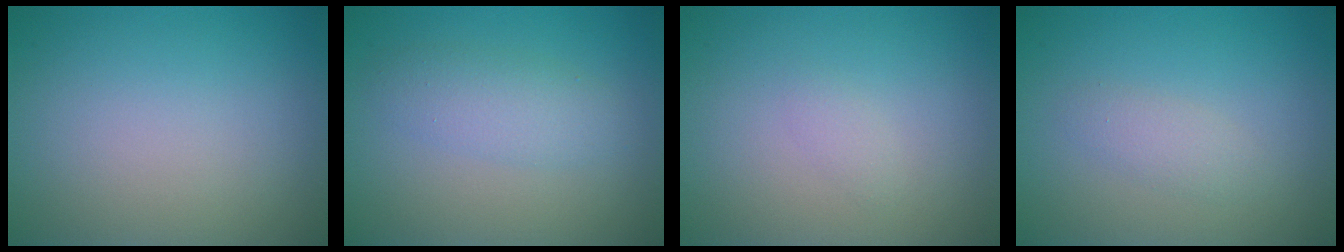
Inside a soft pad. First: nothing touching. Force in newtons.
{"total": 2.8, "press": 2.8, "slide": 0.1}
{"total": 0.8, "press": 0.8, "slide": 0.0}
{"total": 1.4, "press": 1.4, "slide": 0.1}